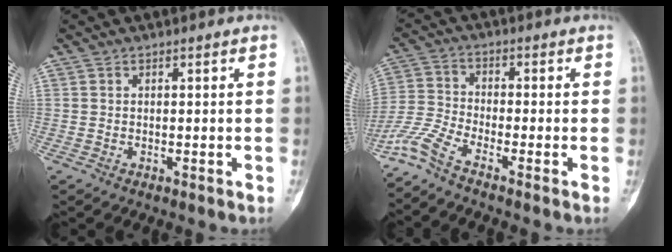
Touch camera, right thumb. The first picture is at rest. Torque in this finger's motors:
{"motor_torque": [0.89, 0.62, 0.30, -0.49, 0.00]}